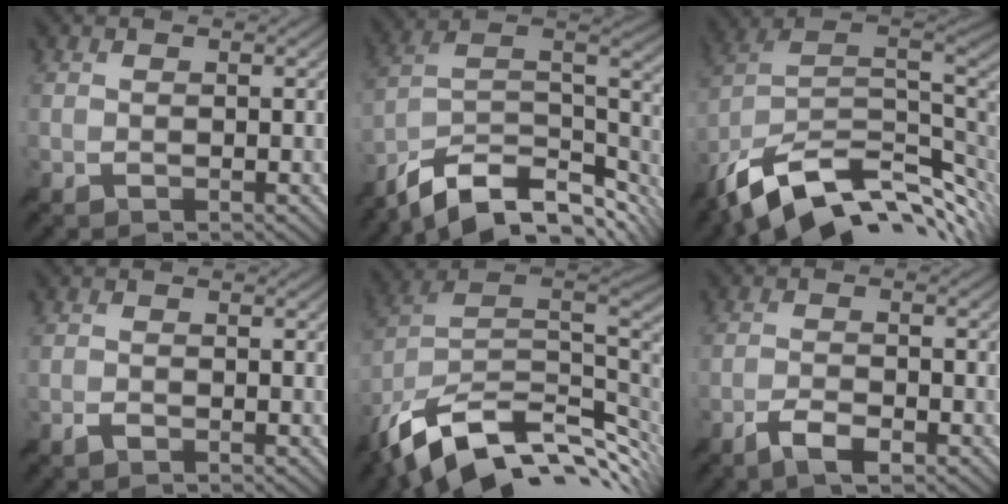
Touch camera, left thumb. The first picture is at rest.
{"total": 13.9, "force": [-8.8, 6.3, 8.7], "torque": [-0.210, -0.012, -0.140]}
{"total": 14.8, "force": [-6.0, 7.7, 11.1], "torque": [-0.245, -0.022, -0.100]}
{"total": 0.7, "force": [-0.5, 0.2, 0.4], "torque": [-0.011, 0.001, -0.013]}
{"total": 15.3, "force": [-5.7, 8.2, 11.5], "torque": [-0.256, -0.023, -0.095]}
{"total": 3.7, "force": [-2.5, 0.8, 2.6], "torque": [-0.056, 0.001, -0.051]}